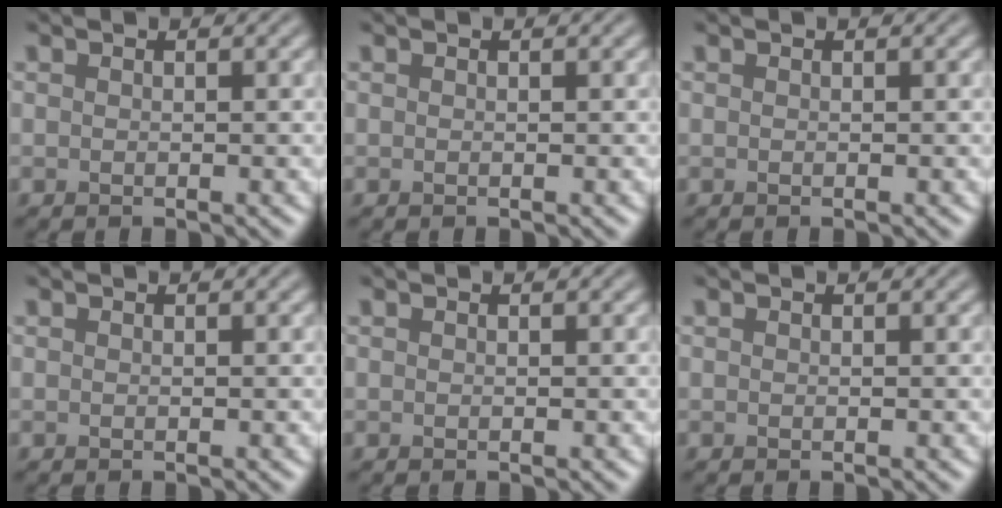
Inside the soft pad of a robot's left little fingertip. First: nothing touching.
{"total": 0.0}
{"total": 0.0}
{"total": 0.0}
{"total": 0.0}
{"total": 0.0}